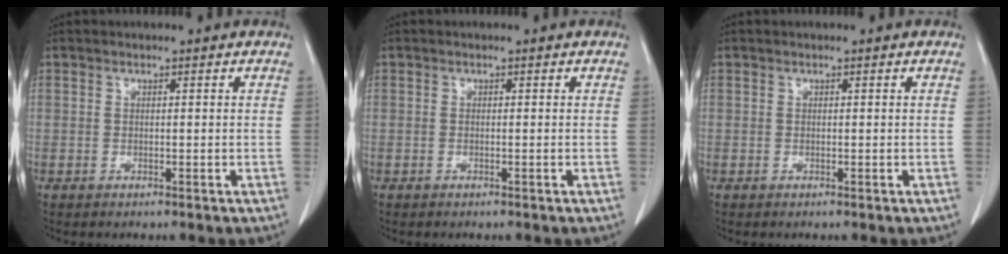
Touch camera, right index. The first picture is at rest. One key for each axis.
{"total": 0.0}
{"total": 0.0}